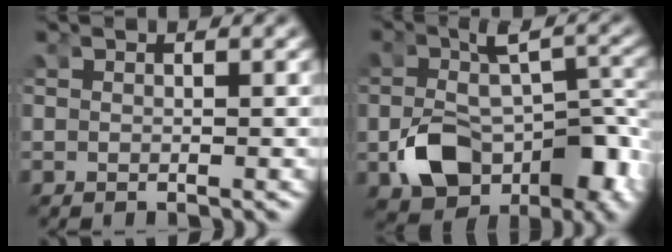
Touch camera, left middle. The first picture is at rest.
{"total": 9.9, "force": [-4.0, 5.9, 6.9], "torque": [-0.123, -0.031, -0.054]}